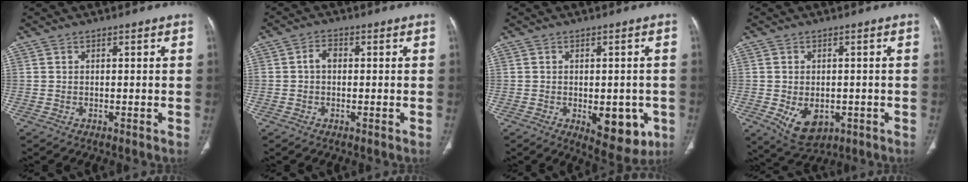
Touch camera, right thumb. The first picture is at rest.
{"total": 2.7, "force": [0.1, 1.9, 1.9], "torque": [-0.029, 0.011, -0.001]}
{"total": 10.0, "force": [-3.0, 5.2, 8.0], "torque": [-0.069, -0.002, -0.025]}
{"total": 7.6, "force": [-2.1, 5.1, 5.2], "torque": [-0.071, -0.002, -0.016]}